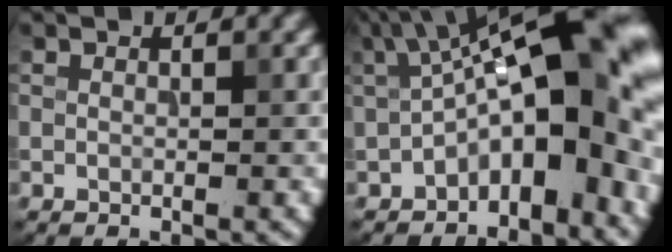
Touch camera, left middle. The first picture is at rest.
{"total": 14.4, "force": [-0.2, 5.6, 13.3], "torque": [-0.170, 0.039, -0.015]}